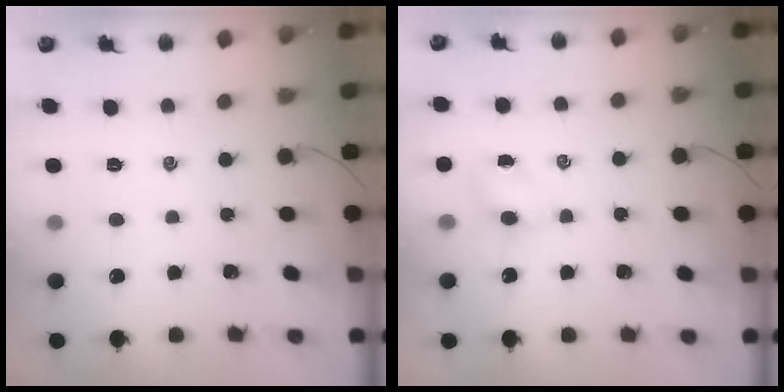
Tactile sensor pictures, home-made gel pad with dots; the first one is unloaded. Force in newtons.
{"total": 3.5, "press": 3.3, "slide": 1.2}